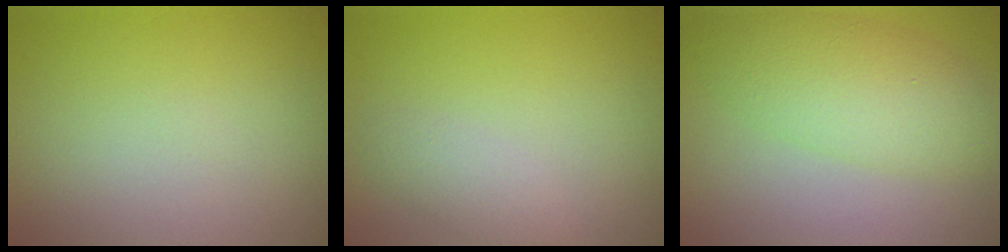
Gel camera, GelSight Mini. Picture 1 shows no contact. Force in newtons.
{"total": 1.6, "press": 1.6, "slide": 0.1}
{"total": 5.6, "press": 5.6, "slide": 0.1}